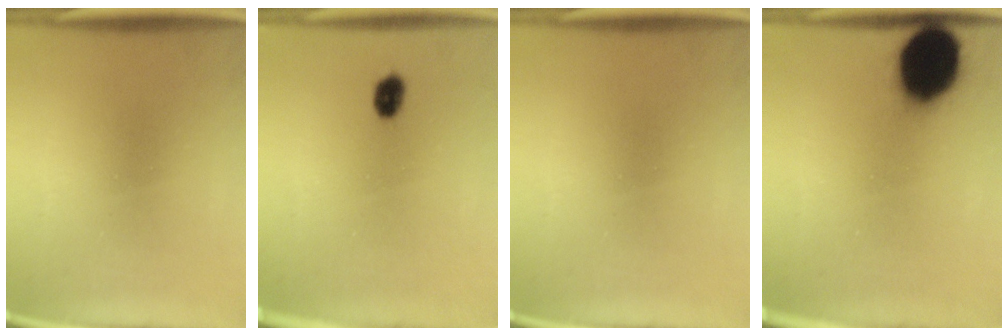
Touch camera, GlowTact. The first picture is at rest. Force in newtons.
{"total": 2.8}
{"total": 0.0}
{"total": 17.1}